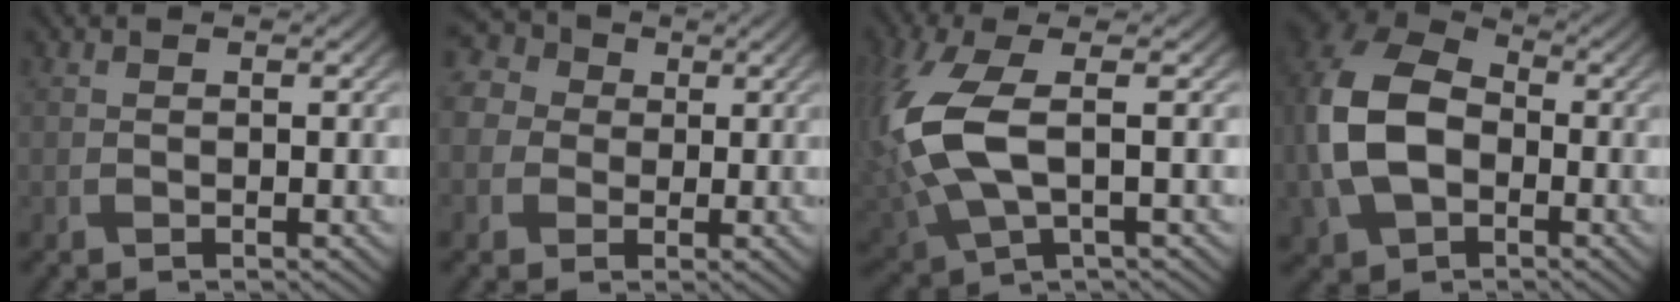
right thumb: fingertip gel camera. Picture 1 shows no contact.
{"total": 9.0, "force": [2.1, 7.8, 4.0], "torque": [-0.139, 0.027, 0.011]}
{"total": 11.5, "force": [0.9, 5.1, 10.3], "torque": [-0.266, -0.005, 0.017]}
{"total": 13.4, "force": [-1.6, 9.4, 9.4], "torque": [-0.245, -0.013, -0.038]}